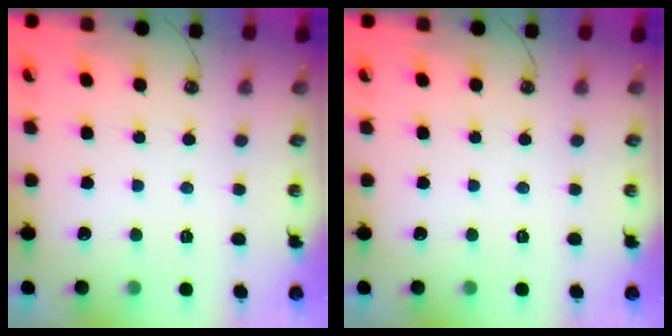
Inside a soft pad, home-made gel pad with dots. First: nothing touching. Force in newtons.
{"total": 0.0}